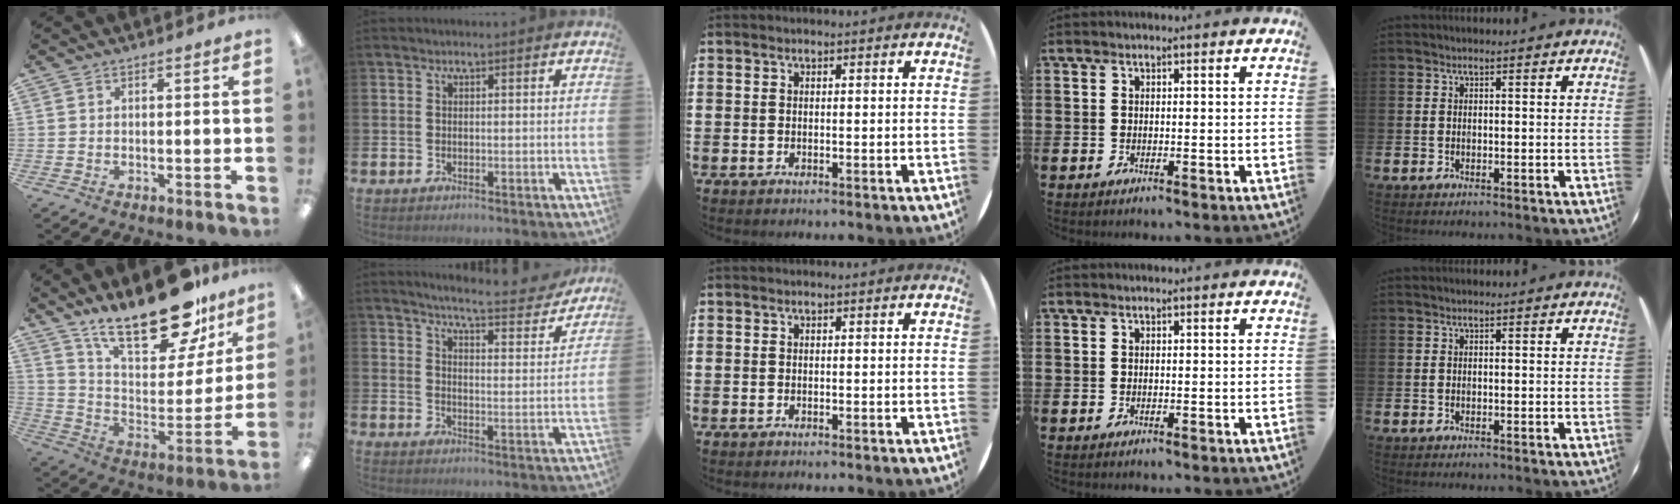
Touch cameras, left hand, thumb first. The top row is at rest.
{"thumb": {"total": 25.0, "force": [18.8, 9.2, 13.6], "torque": [-0.205, -0.124, 0.320]}, "index": {"total": 5.6, "force": [5.4, 0.2, 1.4], "torque": [-0.036, -0.043, 0.089]}}